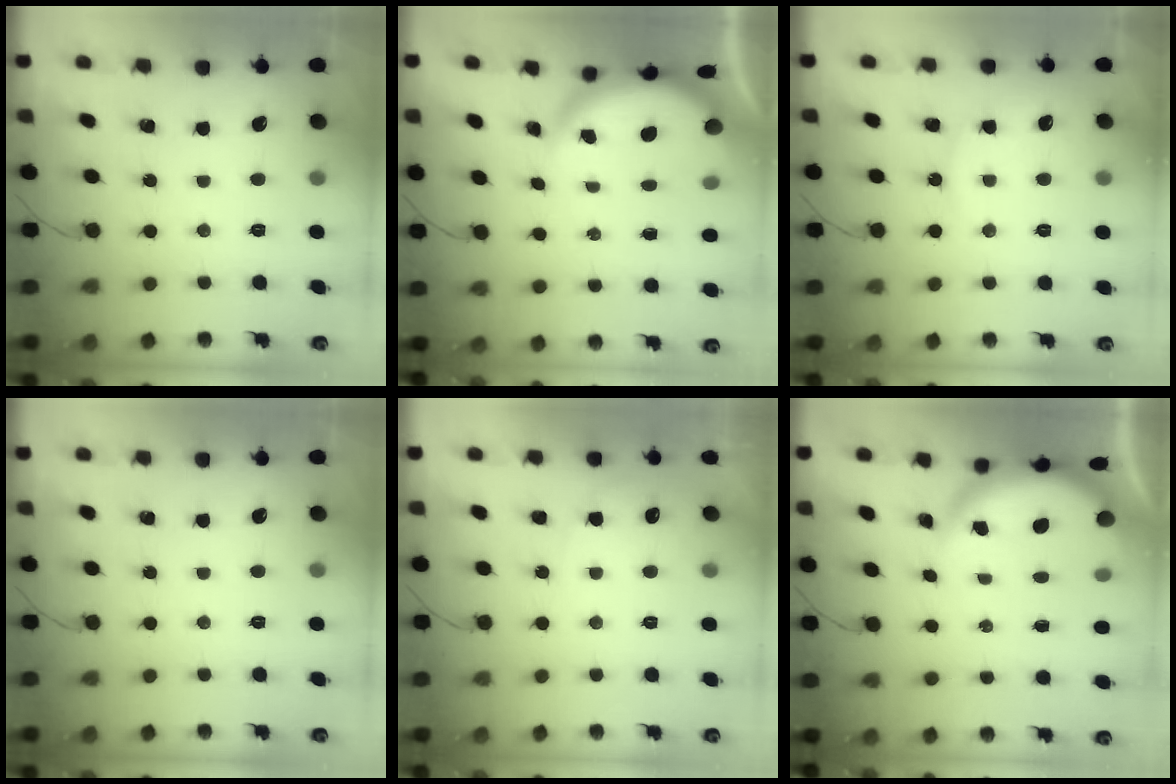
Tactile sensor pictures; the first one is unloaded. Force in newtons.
{"total": 3.8, "press": 3.8, "slide": 0.2}
{"total": 6.4, "press": 6.4, "slide": 0.7}
{"total": 0.0}
{"total": 5.2, "press": 5.2, "slide": 0.3}
{"total": 3.9, "press": 3.9, "slide": 0.1}